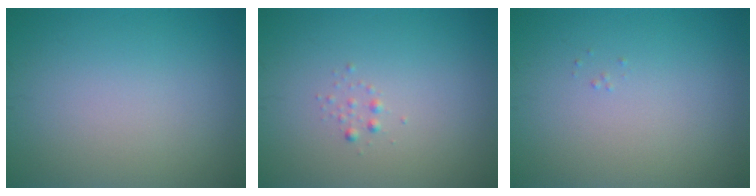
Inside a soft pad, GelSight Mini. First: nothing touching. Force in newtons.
{"total": 0.6, "press": 0.6, "slide": 0.0}
{"total": 0.0}